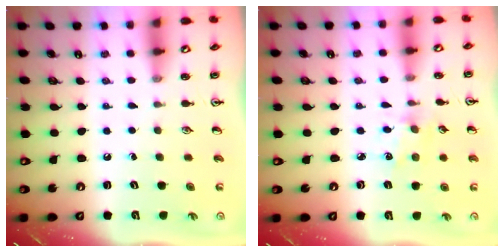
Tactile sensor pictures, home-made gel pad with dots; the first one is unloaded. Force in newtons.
{"total": 2.1, "press": 2.1, "slide": 0.0}